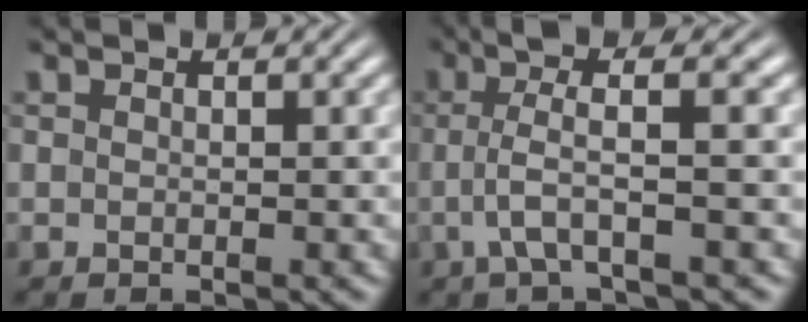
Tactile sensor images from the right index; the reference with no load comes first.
{"total": 3.7, "force": [0.1, 0.2, 3.7], "torque": [-0.078, -0.001, 0.002]}